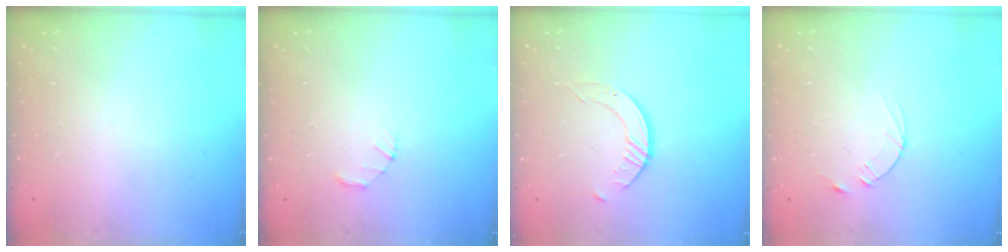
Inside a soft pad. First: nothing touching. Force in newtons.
{"total": 1.4, "press": 1.3, "slide": 0.3}
{"total": 2.5, "press": 2.5, "slide": 0.3}
{"total": 2.5, "press": 2.5, "slide": 0.3}